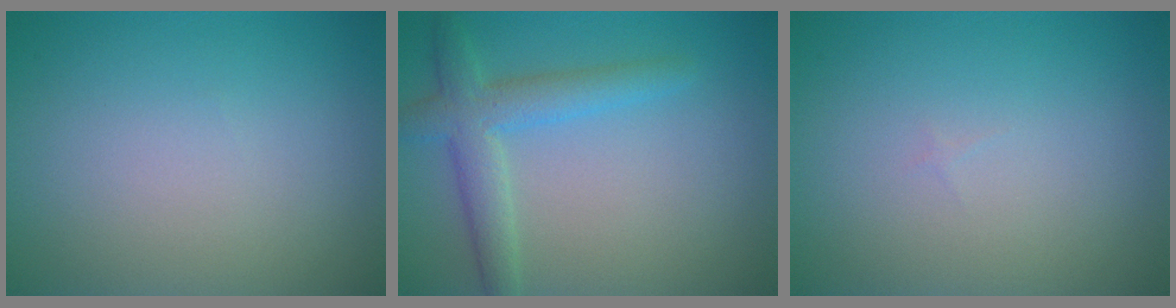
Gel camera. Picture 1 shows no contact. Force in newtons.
{"total": 3.8, "press": 3.8, "slide": 0.2}
{"total": 0.0}